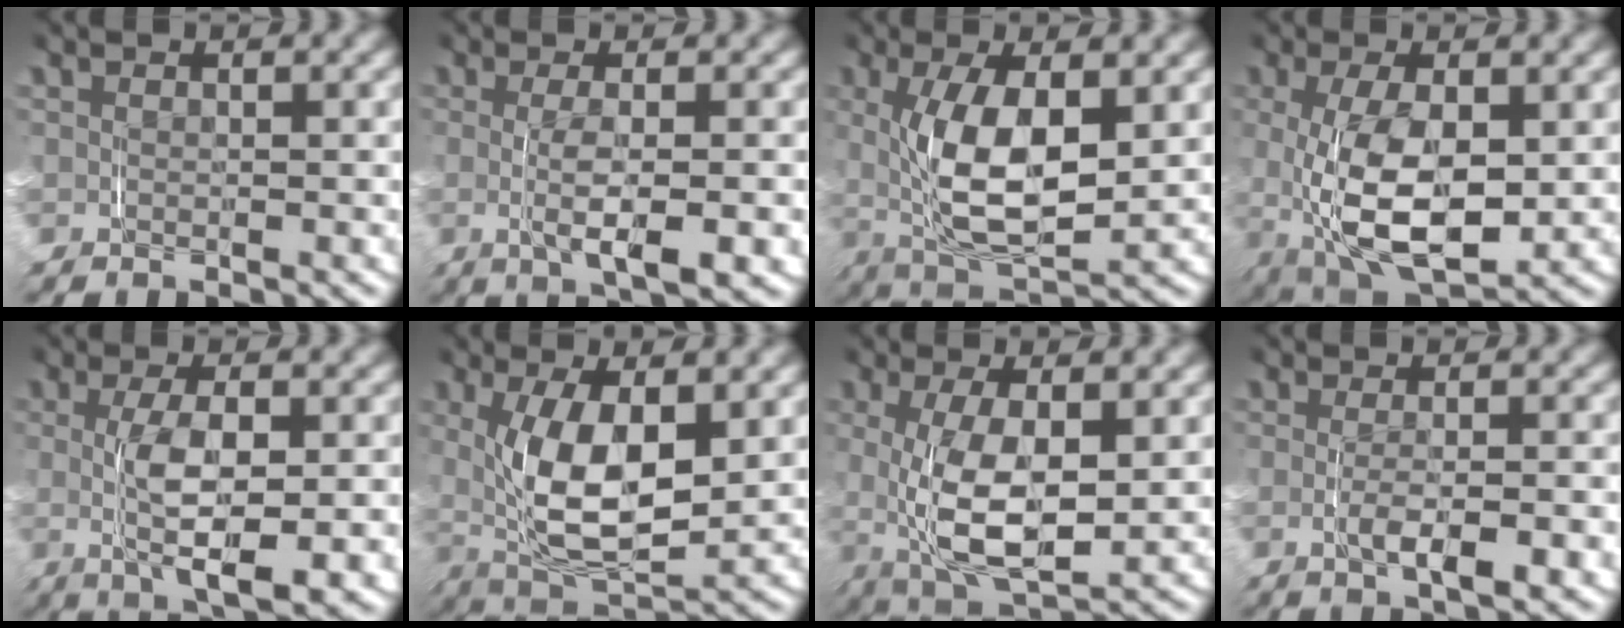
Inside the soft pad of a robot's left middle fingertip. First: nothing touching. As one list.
[{"total": 4.2, "force": [-0.9, 0.4, 4.1], "torque": [-0.062, -0.005, -0.011]}, {"total": 7.5, "force": [0.5, 3.1, 6.8], "torque": [-0.131, -0.008, 0.017]}, {"total": 7.3, "force": [-0.8, 3.1, 6.5], "torque": [-0.119, -0.017, -0.003]}, {"total": 6.2, "force": [-0.8, 1.6, 6.0], "torque": [-0.104, -0.013, -0.007]}, {"total": 8.2, "force": [0.7, 3.8, 7.3], "torque": [-0.138, -0.010, 0.020]}, {"total": 7.2, "force": [-0.1, 2.9, 6.5], "torque": [-0.122, -0.011, 0.007]}, {"total": 2.7, "force": [-1.1, 0.0, 2.5], "torque": [-0.041, -0.004, -0.015]}]